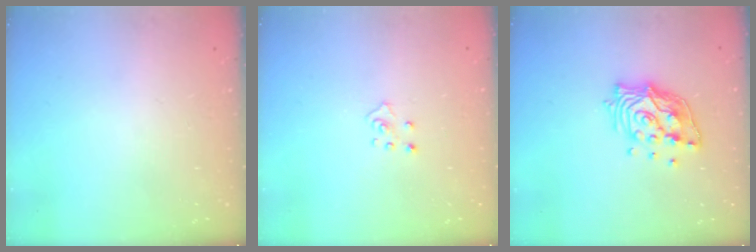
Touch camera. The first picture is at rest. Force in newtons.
{"total": 2.7, "press": 2.7, "slide": 0.2}
{"total": 13.4, "press": 13.3, "slide": 1.3}